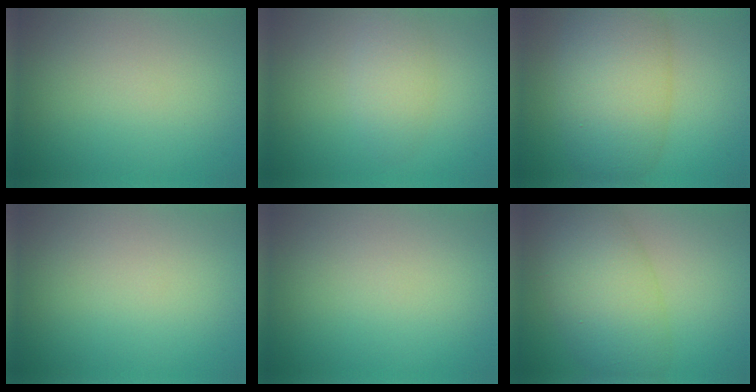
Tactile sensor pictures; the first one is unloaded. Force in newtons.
{"total": 2.4, "press": 2.4, "slide": 0.0}
{"total": 8.7, "press": 8.6, "slide": 0.2}
{"total": 0.0}
{"total": 0.0}
{"total": 7.6, "press": 7.6, "slide": 0.3}